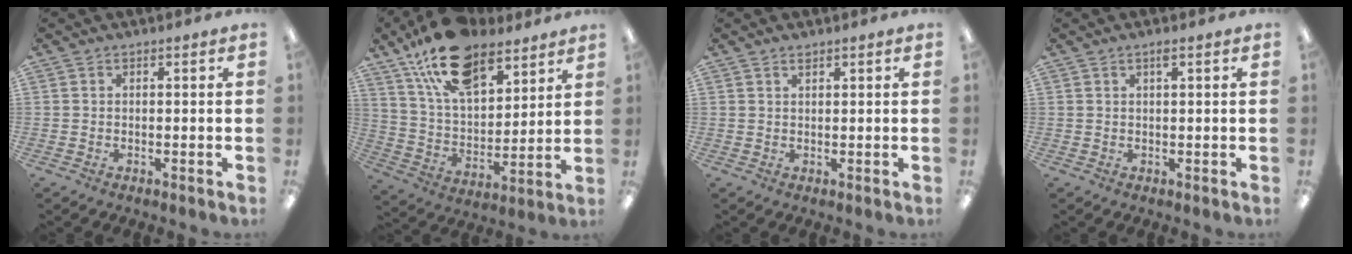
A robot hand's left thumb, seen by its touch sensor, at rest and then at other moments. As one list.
[{"total": 19.4, "force": [13.1, 9.4, 10.7], "torque": [-0.190, -0.060, 0.234]}, {"total": 1.1, "force": [1.0, 0.2, 0.5], "torque": [-0.004, -0.004, 0.016]}, {"total": 1.4, "force": [0.9, 0.1, 1.1], "torque": [-0.016, -0.001, 0.012]}]